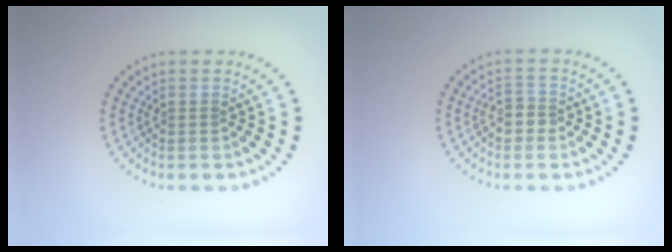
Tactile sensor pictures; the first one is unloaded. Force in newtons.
{"total": 1.8, "press": 1.7, "slide": 0.6}